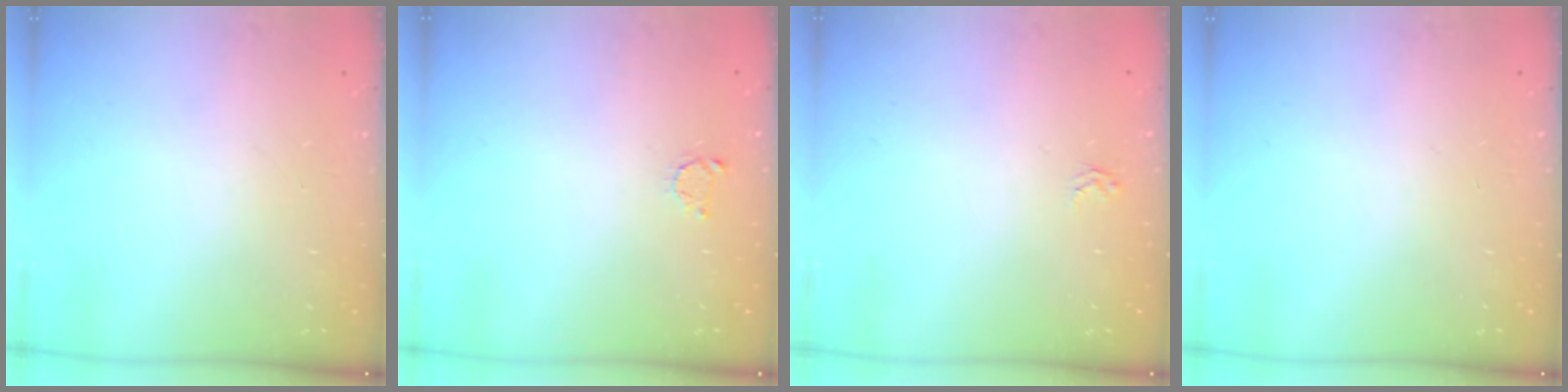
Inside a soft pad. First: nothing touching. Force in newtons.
{"total": 2.6, "press": 2.5, "slide": 0.4}
{"total": 1.9, "press": 1.9, "slide": 0.2}
{"total": 0.0}